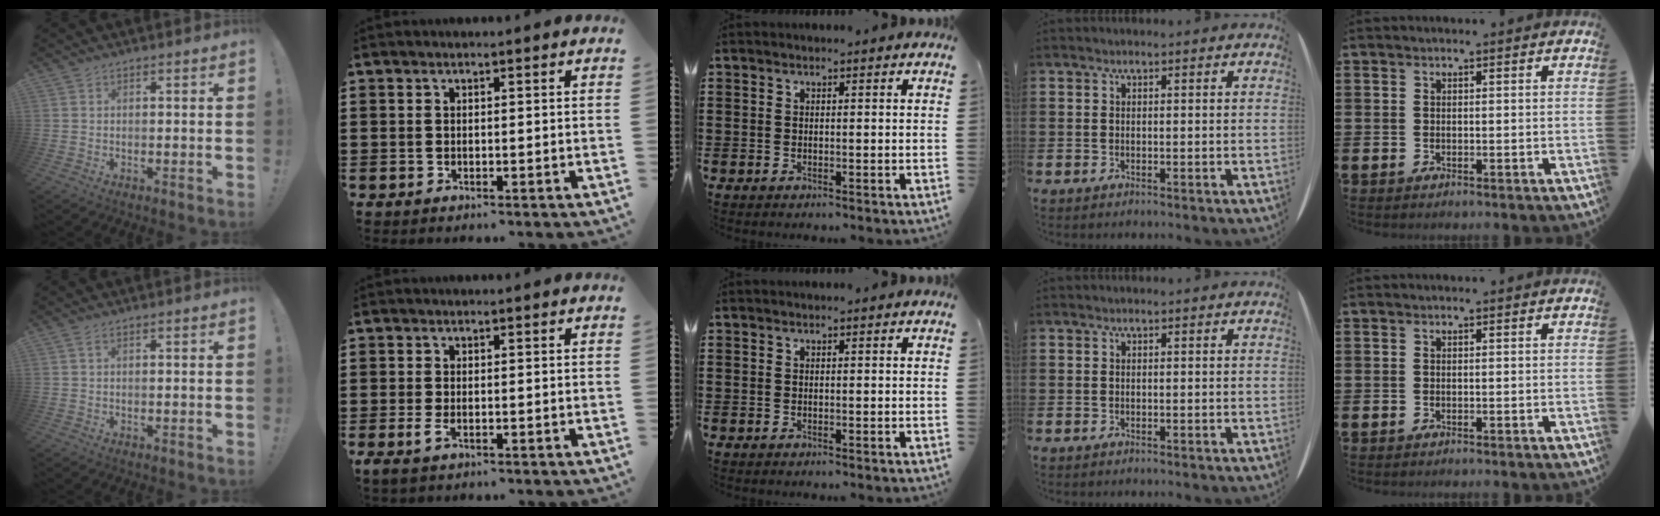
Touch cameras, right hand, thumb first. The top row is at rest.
{"thumb": {"total": 1.1, "force": [0.4, 0.3, 0.9], "torque": [-0.015, -0.001, 0.006]}, "index": {"total": 1.5, "force": [-0.6, 0.4, 1.3], "torque": [-0.038, -0.008, -0.016]}}